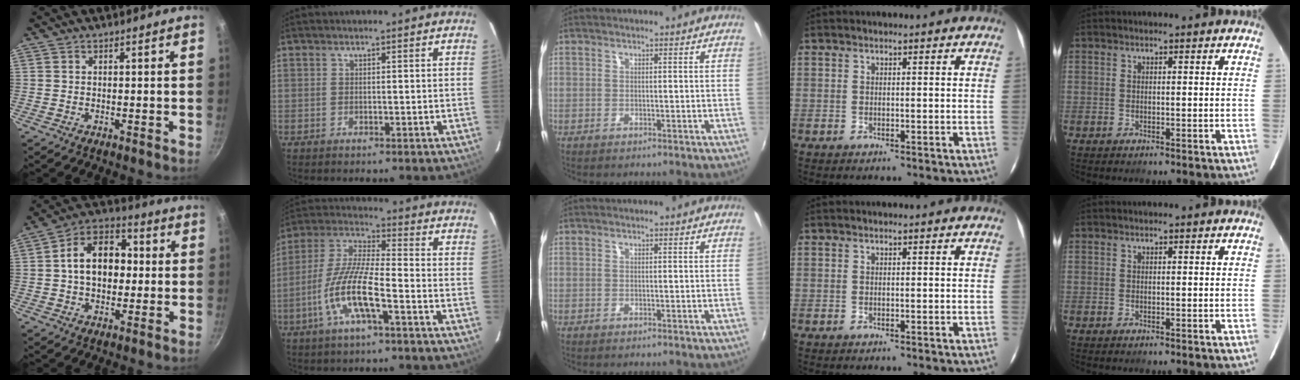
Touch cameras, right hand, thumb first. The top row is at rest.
{"thumb": {"total": 13.2, "force": [0.6, 9.4, 9.3], "torque": [-0.107, 0.030, -0.006]}, "index": {"total": 12.0, "force": [-5.1, 2.0, 10.7], "torque": [-0.225, -0.005, -0.101]}}